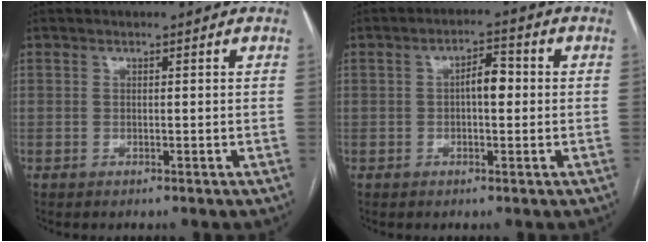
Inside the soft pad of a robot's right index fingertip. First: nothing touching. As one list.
[{"total": 4.0, "force": [0.0, 1.5, 3.7], "torque": [-0.059, 0.014, -0.001]}]